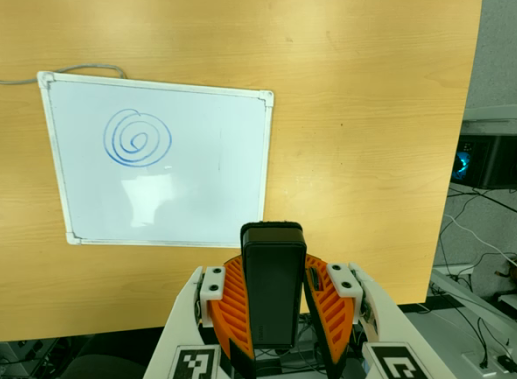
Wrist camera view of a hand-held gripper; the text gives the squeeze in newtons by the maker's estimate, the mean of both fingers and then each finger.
{"total": 9.7, "left": 7.8, "right": 11.6}